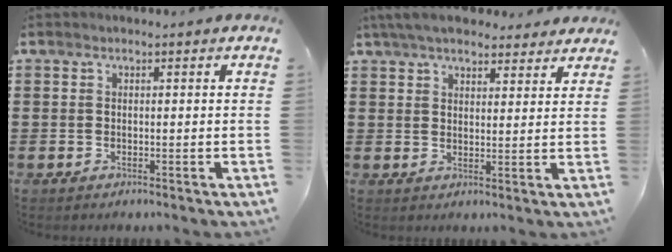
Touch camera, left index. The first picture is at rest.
{"total": 5.7, "force": [5.2, 1.3, 2.0], "torque": [-0.054, -0.009, 0.097]}